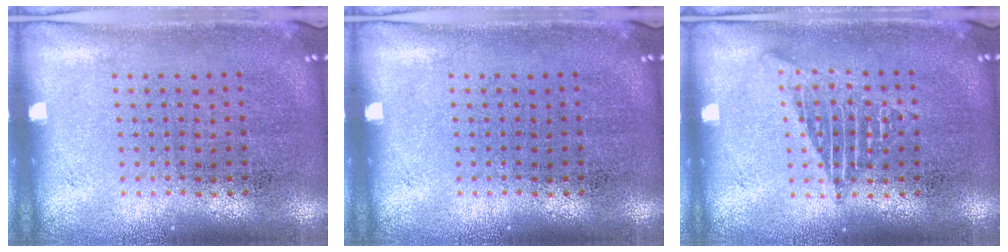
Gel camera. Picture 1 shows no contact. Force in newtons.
{"total": 0.0}
{"total": 2.1, "press": 2.1, "slide": 0.3}